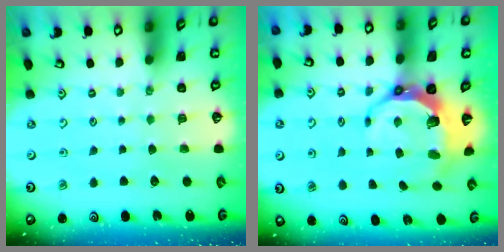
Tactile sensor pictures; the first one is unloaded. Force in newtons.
{"total": 9.5, "press": 8.1, "slide": 5.0}